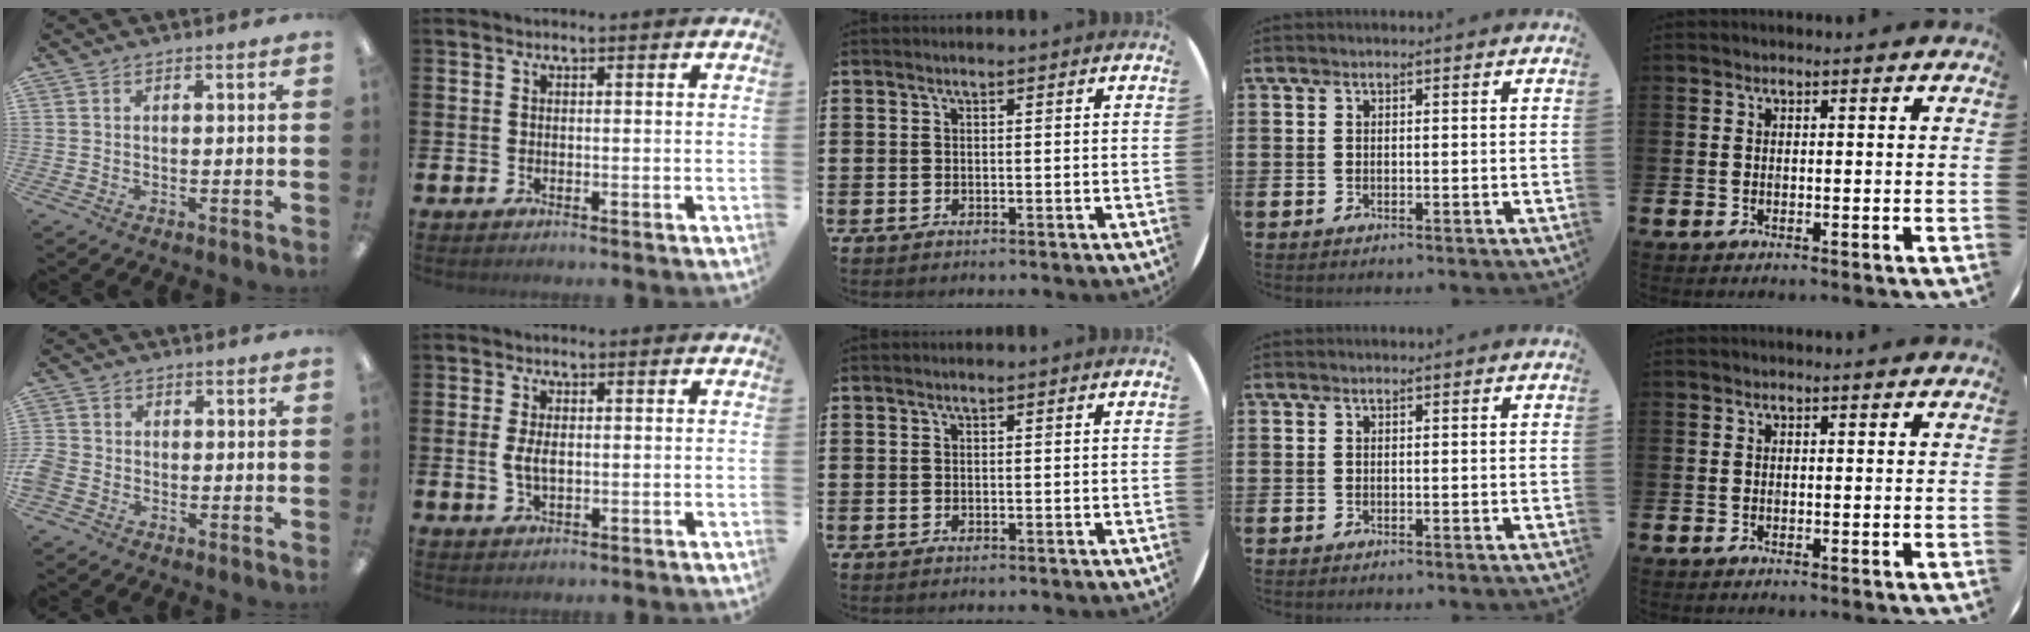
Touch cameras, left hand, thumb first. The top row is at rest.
{"thumb": {"total": 3.1, "force": [-1.5, 2.4, 1.3], "torque": [-0.025, 0.006, -0.027]}, "index": {"total": 3.0, "force": [0.1, 1.5, 2.5], "torque": [-0.038, 0.001, -0.003]}}